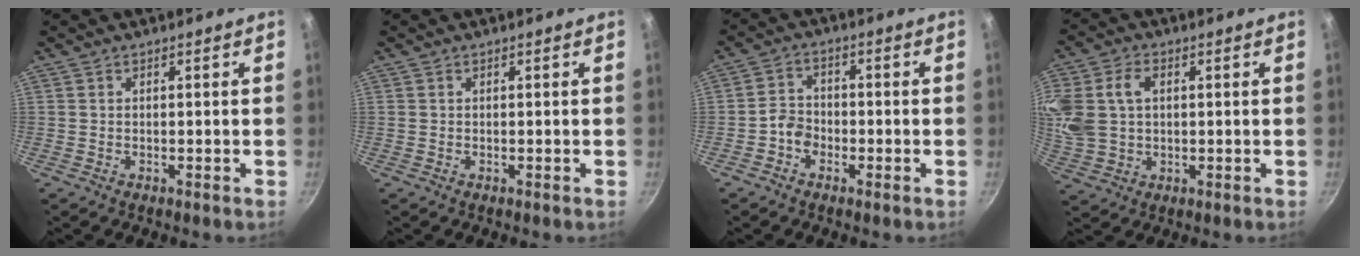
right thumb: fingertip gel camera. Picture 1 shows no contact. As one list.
[{"total": 0.0}, {"total": 4.2, "force": [-1.7, 3.3, 2.0], "torque": [-0.020, 0.020, -0.041]}, {"total": 16.4, "force": [2.8, 12.0, 10.8], "torque": [-0.279, 0.024, 0.065]}]